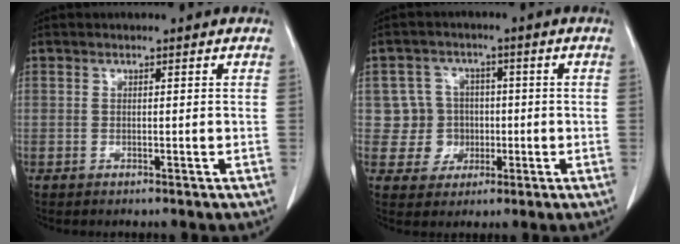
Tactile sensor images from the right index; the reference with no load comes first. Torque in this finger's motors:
{"motor_torque": [0.04, -0.01, -0.01, 0.00]}